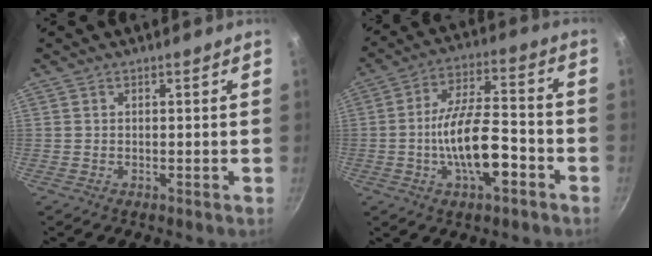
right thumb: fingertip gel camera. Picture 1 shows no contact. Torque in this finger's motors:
{"motor_torque": [2.78, 2.23, 2.01, -0.77, 0.74]}